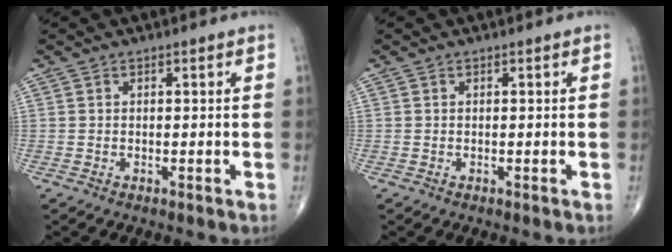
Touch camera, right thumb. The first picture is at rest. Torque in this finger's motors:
{"motor_torque": [0.00, 0.00, -0.02, 0.02, 0.00]}